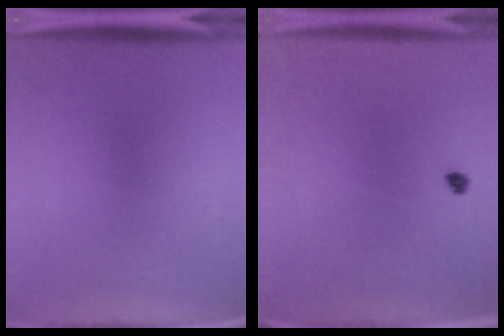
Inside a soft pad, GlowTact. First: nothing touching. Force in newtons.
{"total": 1.0}